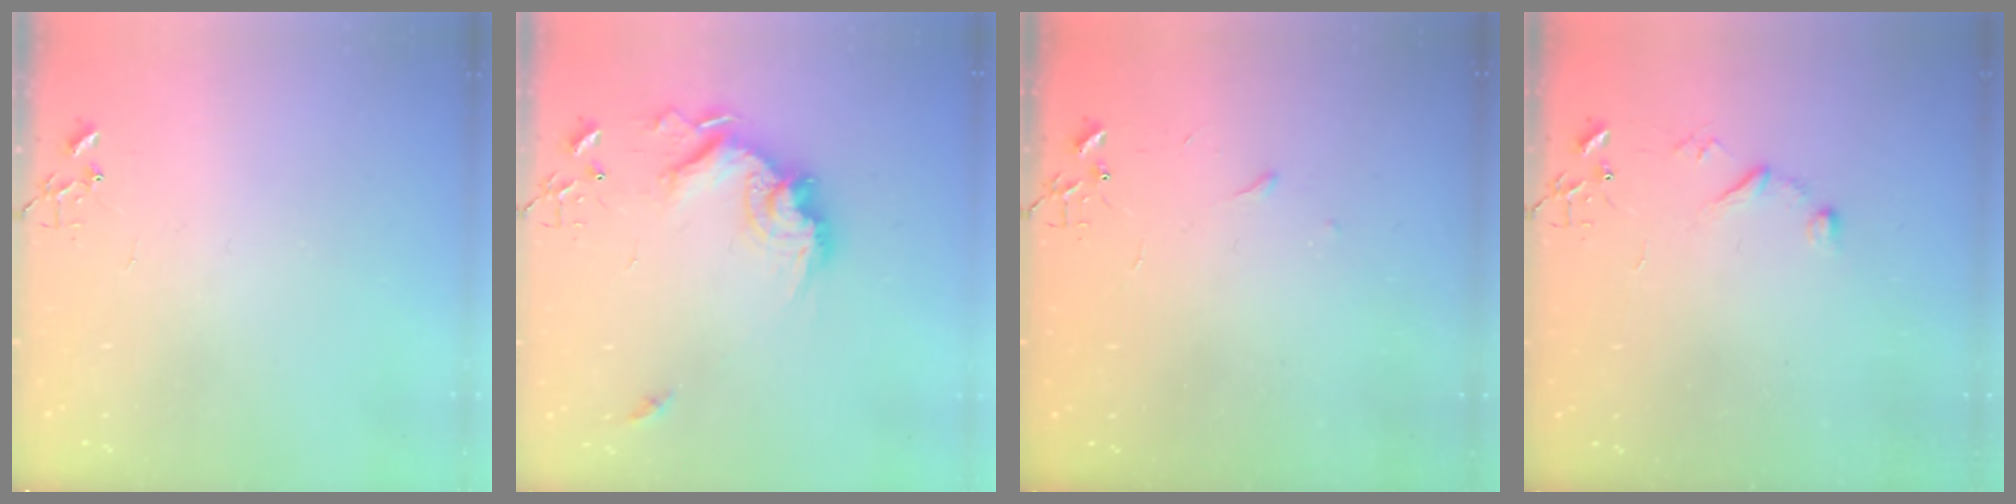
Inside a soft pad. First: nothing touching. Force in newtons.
{"total": 17.8, "press": 17.7, "slide": 2.1}
{"total": 3.3, "press": 3.3, "slide": 0.5}
{"total": 6.6, "press": 6.6, "slide": 0.5}